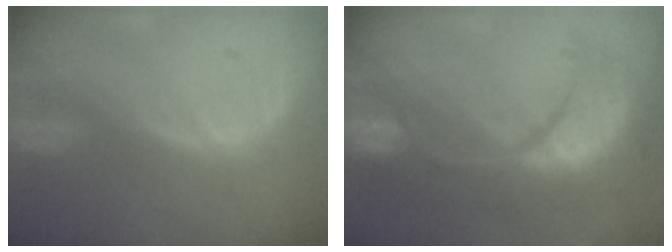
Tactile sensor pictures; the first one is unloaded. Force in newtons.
{"total": 12.5, "press": 12.4, "slide": 1.3}